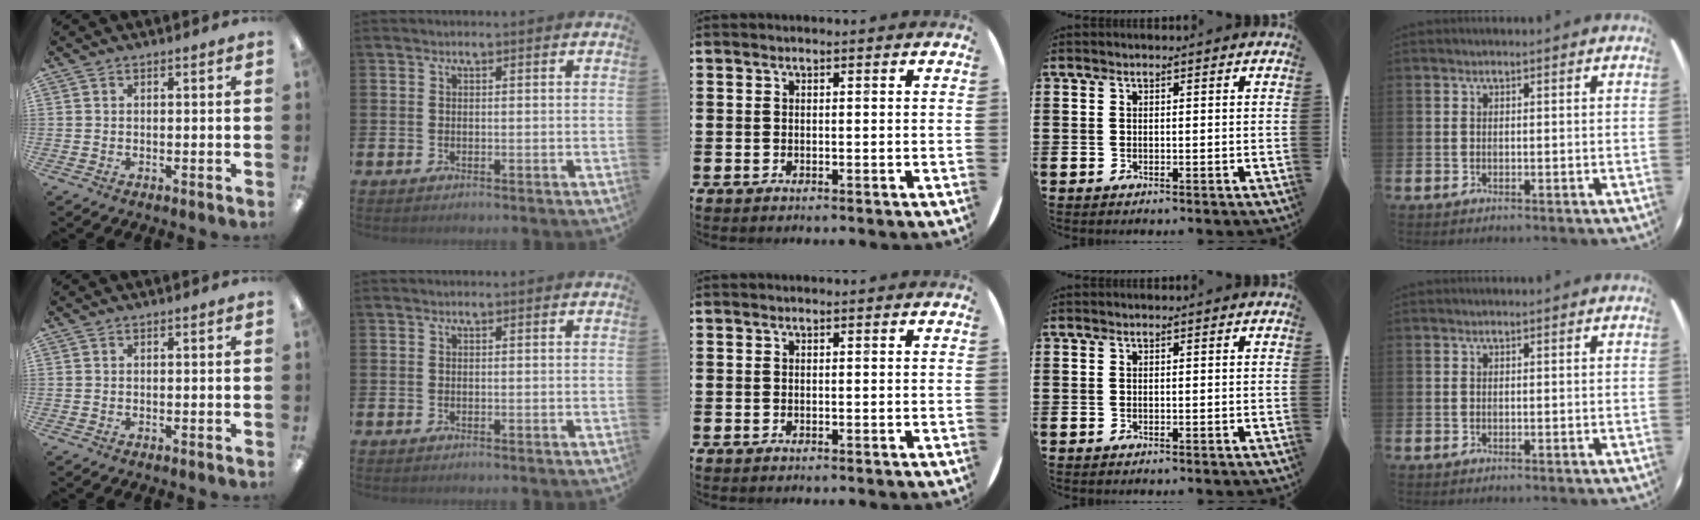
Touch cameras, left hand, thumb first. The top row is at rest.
{}